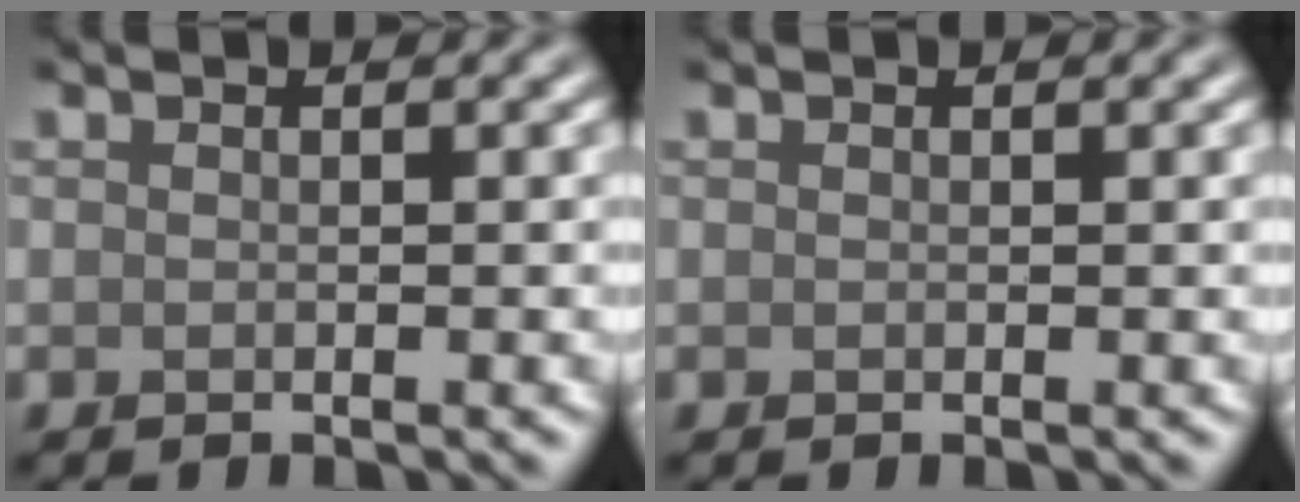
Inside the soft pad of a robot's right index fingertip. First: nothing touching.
{"total": 0.0}